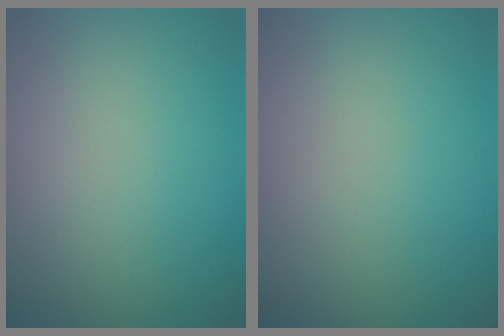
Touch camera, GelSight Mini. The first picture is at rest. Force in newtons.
{"total": 0.0}